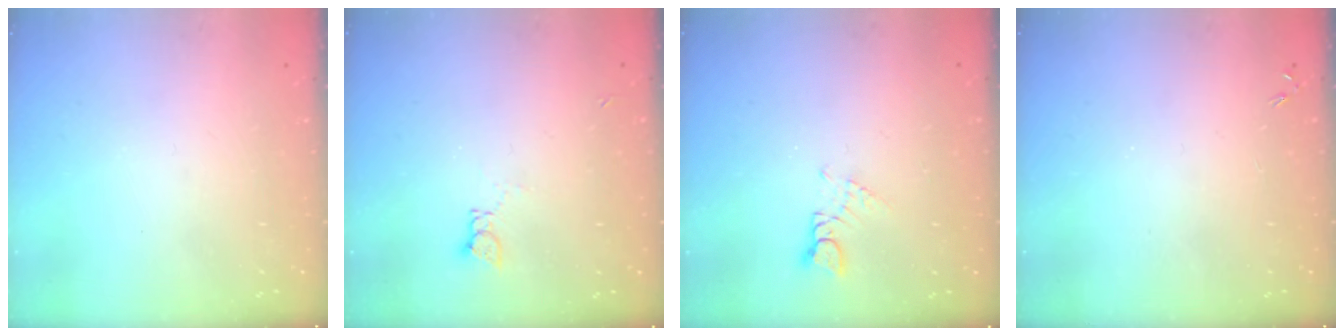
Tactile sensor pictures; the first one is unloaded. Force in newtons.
{"total": 1.8, "press": 1.7, "slide": 0.2}
{"total": 1.5, "press": 1.5, "slide": 0.2}
{"total": 0.0}